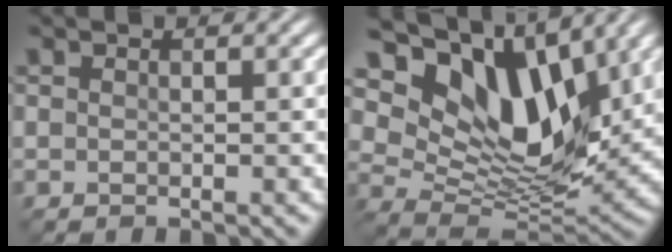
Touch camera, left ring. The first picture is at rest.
{"total": 12.3, "force": [6.2, 6.5, 8.3], "torque": [-0.150, -0.006, 0.113]}